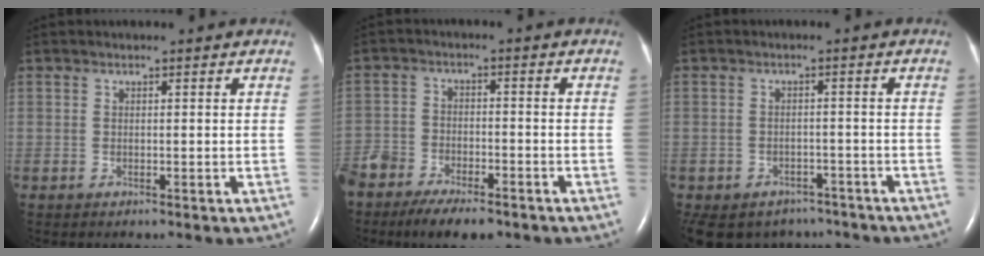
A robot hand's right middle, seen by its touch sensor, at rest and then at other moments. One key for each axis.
{"total": 12.0, "fx": -9.1, "fy": 4.6, "fz": 6.3, "tx": -0.117, "ty": -0.007, "tz": -0.149}
{"total": 12.0, "fx": -9.1, "fy": 7.3, "fz": 2.8, "tx": -0.078, "ty": 0.005, "tz": -0.108}